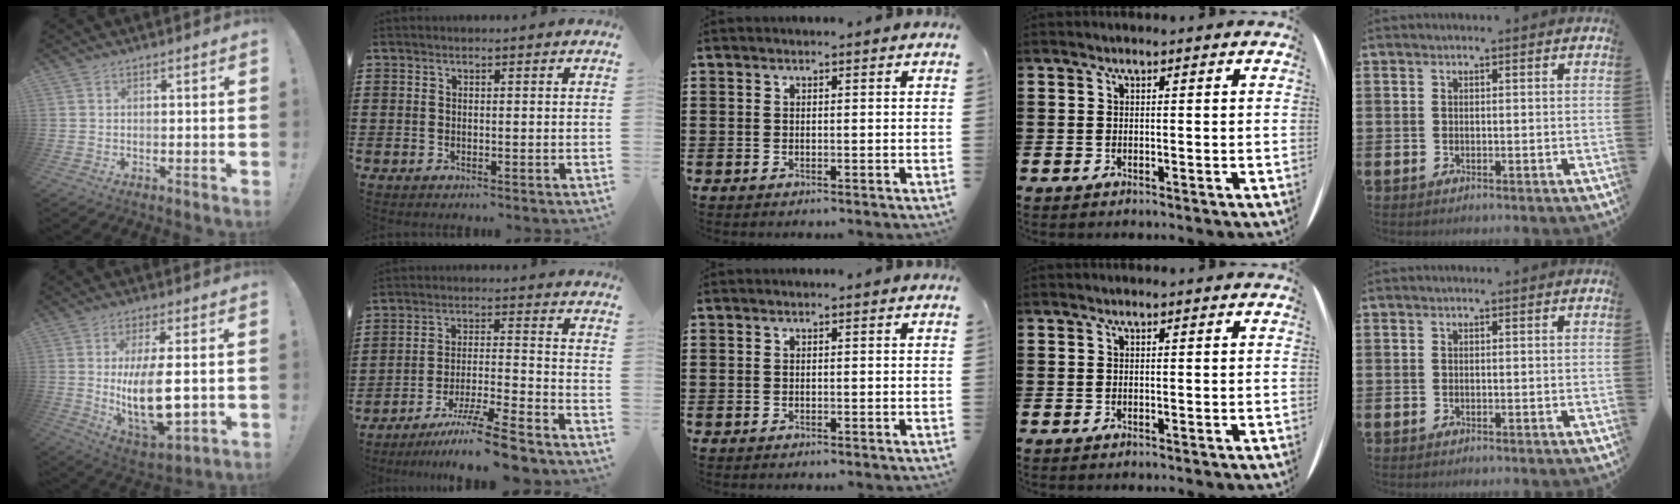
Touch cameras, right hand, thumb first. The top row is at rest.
{"thumb": {"total": 16.0, "force": [0.6, 6.5, 14.6], "torque": [-0.254, -0.024, 0.013]}, "index": {"total": 9.3, "force": [-7.8, -0.1, 5.1], "torque": [-0.087, 0.006, -0.150]}}